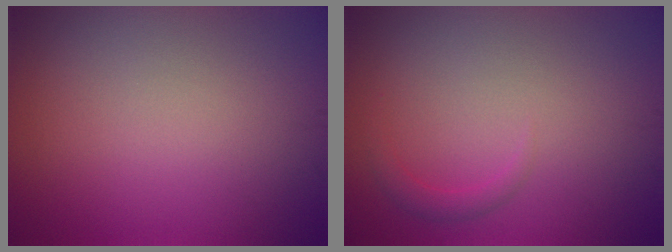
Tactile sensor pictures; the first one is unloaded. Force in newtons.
{"total": 1.3, "press": 1.3, "slide": 0.0}